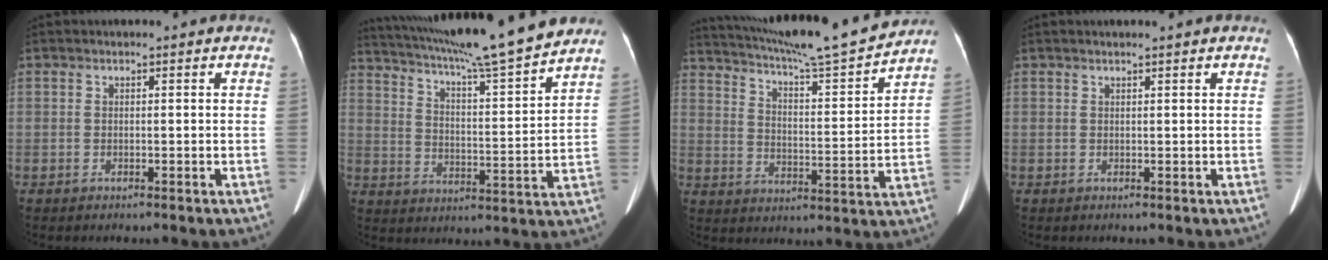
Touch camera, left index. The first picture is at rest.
{"total": 21.3, "force": [18.5, -0.2, 10.5], "torque": [-0.182, -0.008, 0.279]}
{"total": 19.5, "force": [17.8, -0.4, 7.9], "torque": [-0.138, -0.026, 0.264]}
{"total": 0.8, "force": [0.7, -0.1, 0.4], "torque": [-0.007, 0.007, 0.014]}